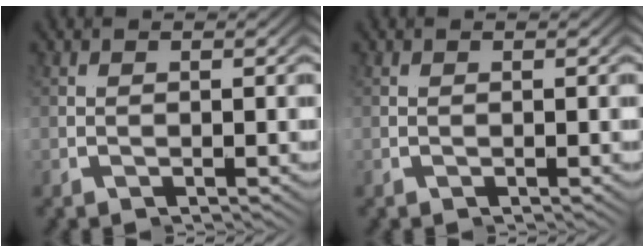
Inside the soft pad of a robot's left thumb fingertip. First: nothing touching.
{"total": 0.0}